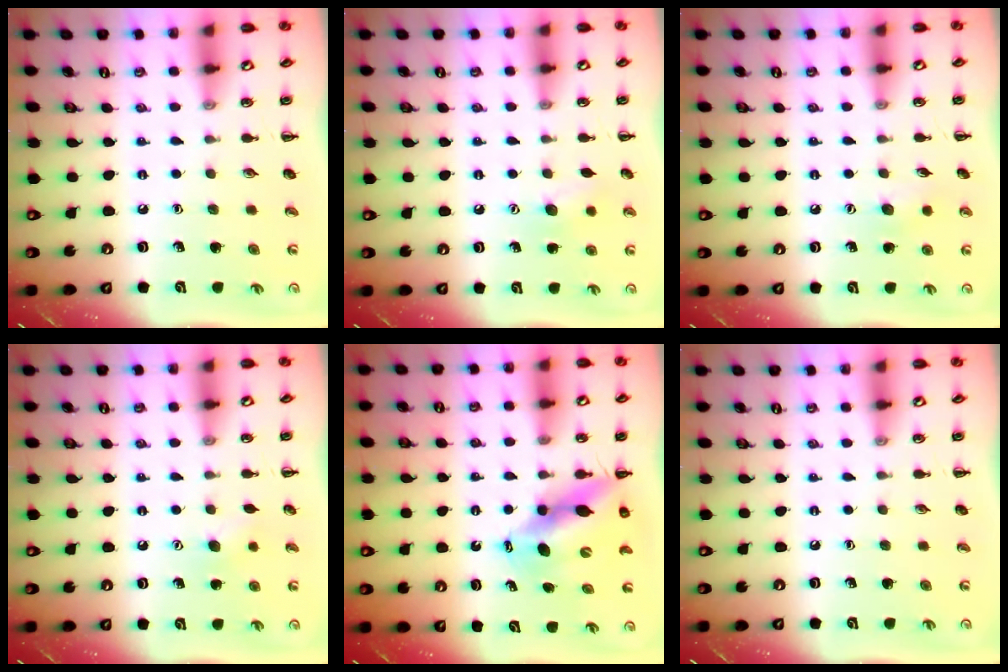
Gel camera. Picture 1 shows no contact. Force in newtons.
{"total": 8.8, "press": 8.7, "slide": 1.4}
{"total": 5.6, "press": 5.5, "slide": 1.3}
{"total": 5.3, "press": 5.1, "slide": 1.4}
{"total": 12.0, "press": 11.5, "slide": 3.2}
{"total": 0.0}